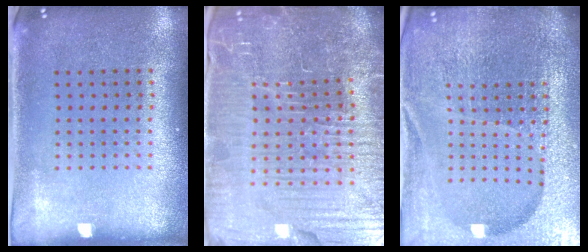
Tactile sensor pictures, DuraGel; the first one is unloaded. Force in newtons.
{"total": 7.3, "press": 6.5, "slide": 3.4}
{"total": 6.6, "press": 5.7, "slide": 3.3}